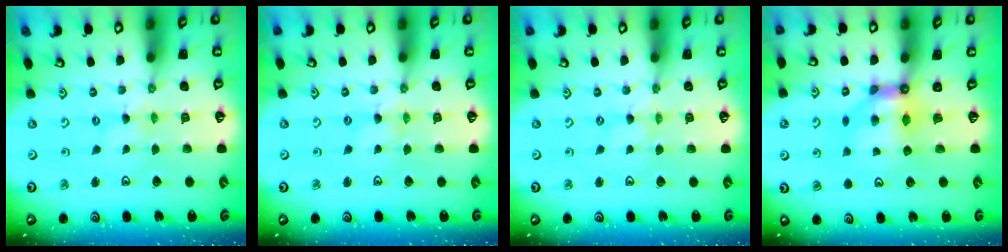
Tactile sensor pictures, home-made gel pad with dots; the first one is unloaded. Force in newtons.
{"total": 1.5, "press": 1.5, "slide": 0.3}
{"total": 0.0}
{"total": 7.1, "press": 7.1, "slide": 0.5}